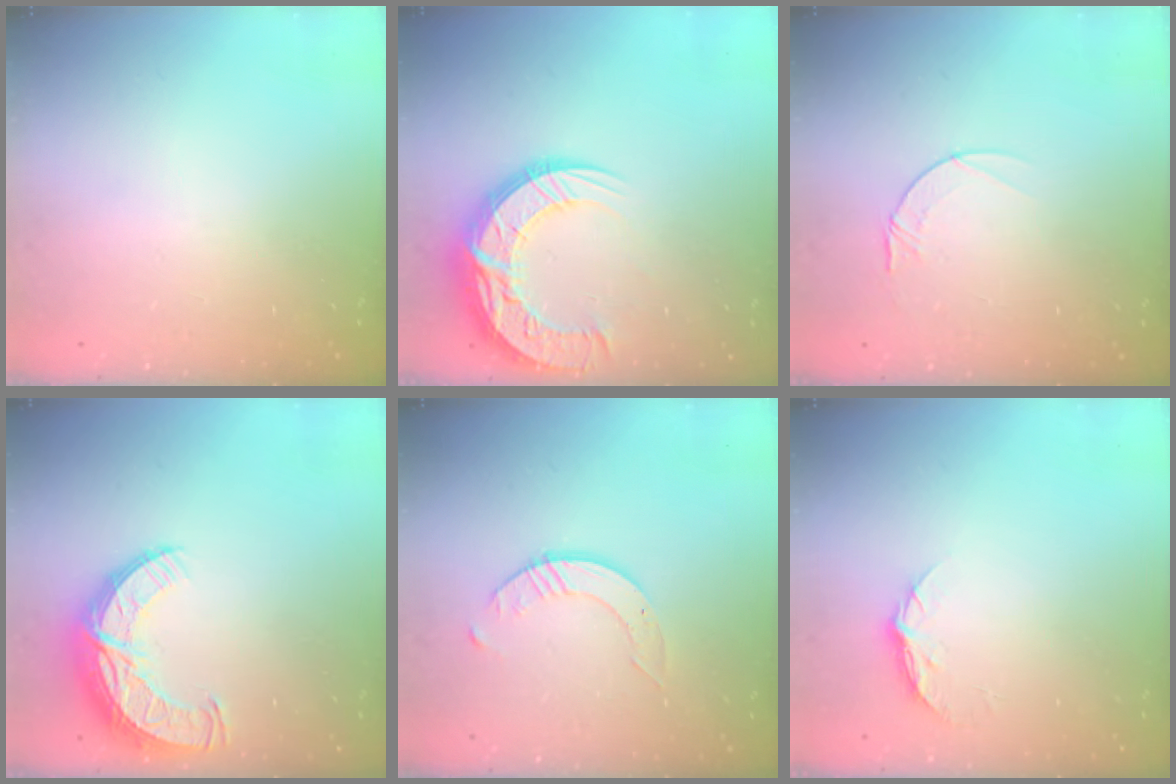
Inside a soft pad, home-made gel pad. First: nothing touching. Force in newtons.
{"total": 18.8, "press": 18.7, "slide": 1.5}
{"total": 3.9, "press": 3.9, "slide": 0.4}
{"total": 11.7, "press": 11.7, "slide": 0.9}
{"total": 3.7, "press": 3.7, "slide": 0.4}
{"total": 6.7, "press": 6.7, "slide": 0.8}